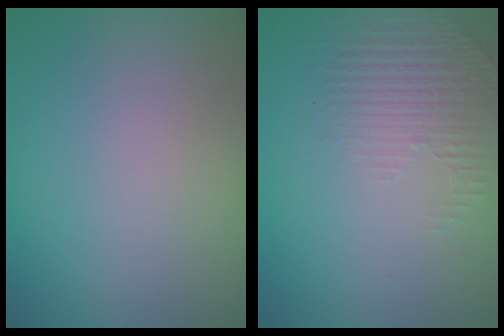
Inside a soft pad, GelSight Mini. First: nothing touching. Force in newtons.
{"total": 1.3, "press": 0.5, "slide": 1.2}